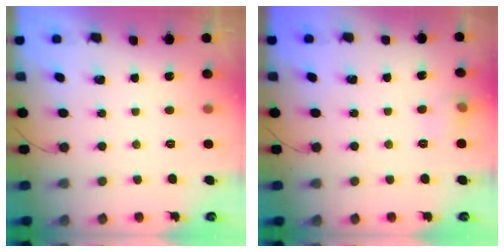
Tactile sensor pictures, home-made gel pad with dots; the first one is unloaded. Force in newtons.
{"total": 6.0, "press": 5.8, "slide": 1.7}